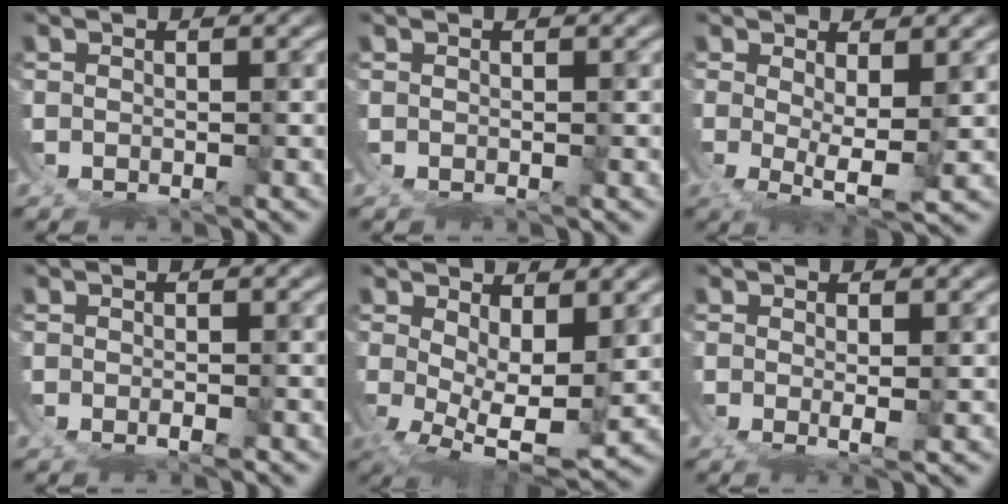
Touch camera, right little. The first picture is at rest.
{"total": 0.0}
{"total": 3.0, "force": [-0.3, 0.2, 3.0], "torque": [-0.056, -0.038, 0.011]}
{"total": 0.8, "force": [-0.4, -0.1, 0.7], "torque": [-0.010, -0.004, -0.003]}
{"total": 6.3, "force": [-2.7, 2.2, 5.3], "torque": [-0.088, -0.048, -0.017]}
{"total": 1.3, "force": [0.1, -0.5, 1.2], "torque": [-0.024, -0.016, 0.008]}